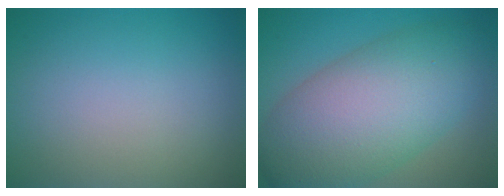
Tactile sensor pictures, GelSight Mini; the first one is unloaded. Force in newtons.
{"total": 11.5, "press": 11.4, "slide": 0.3}